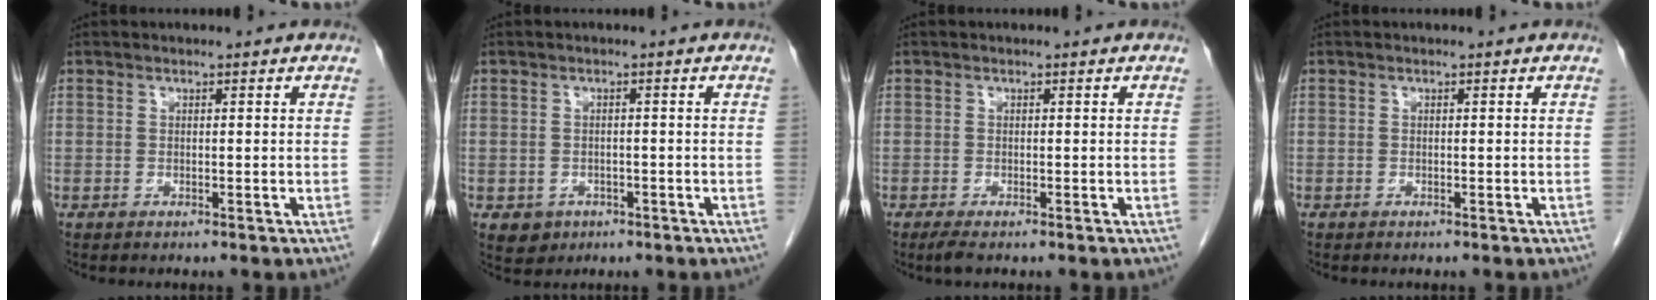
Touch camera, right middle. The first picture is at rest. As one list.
[{"total": 3.0, "force": [-1.3, 2.6, 0.8], "torque": [-0.010, 0.005, -0.010]}, {"total": 1.5, "force": [-1.1, 0.3, 1.0], "torque": [-0.024, -0.006, -0.017]}, {"total": 0.0}]